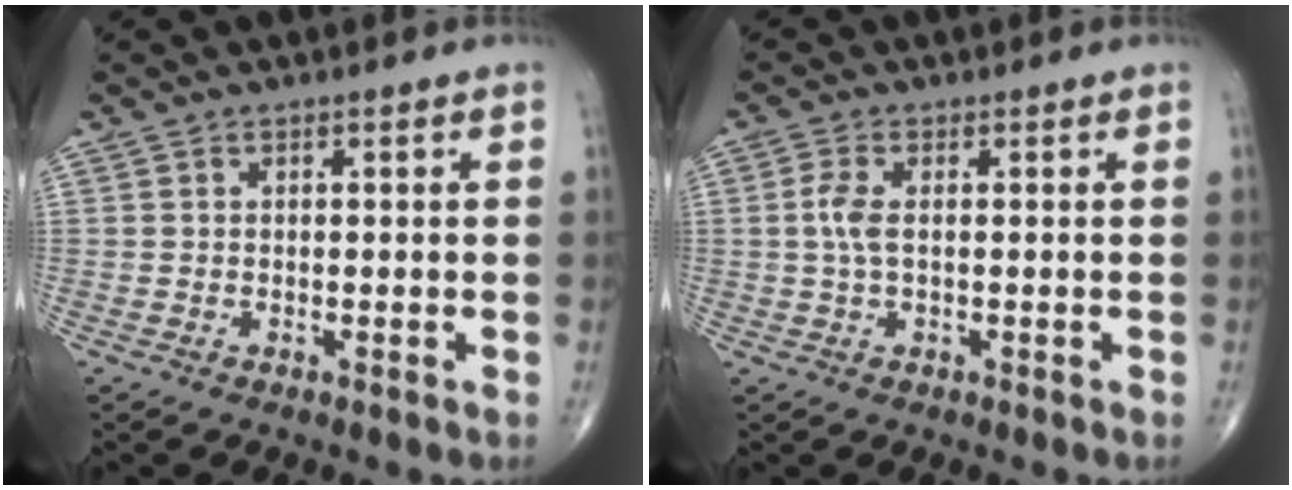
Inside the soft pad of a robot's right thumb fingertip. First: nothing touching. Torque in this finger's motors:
{"motor_torque": [-0.61, 0.69, 0.59, 0.12, -0.06]}